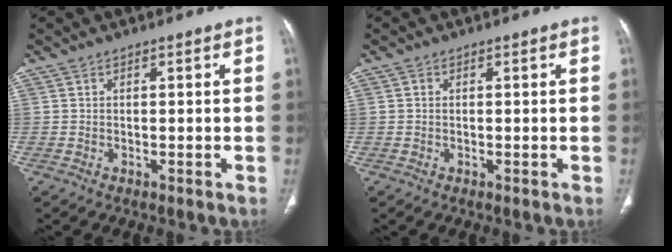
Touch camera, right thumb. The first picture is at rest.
{"total": 0.0}